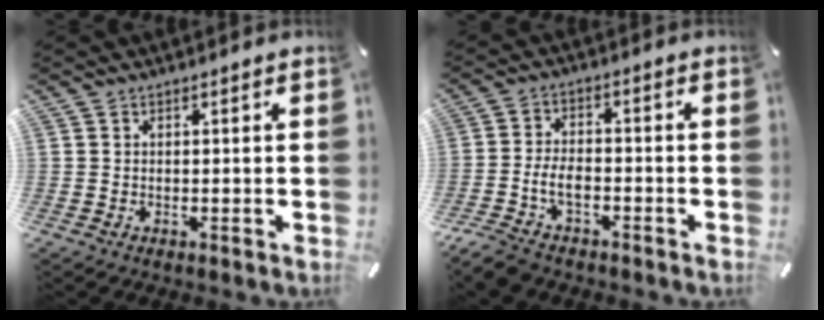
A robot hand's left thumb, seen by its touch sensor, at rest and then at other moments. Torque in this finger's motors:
{"motor_torque": [0.63, 1.21, 0.24, 0.16, 0.10]}